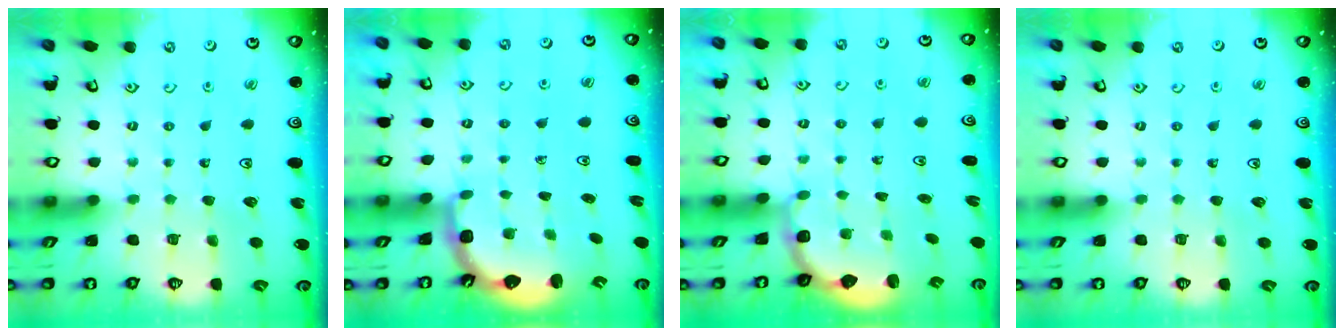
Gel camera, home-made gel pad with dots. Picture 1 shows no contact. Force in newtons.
{"total": 2.8, "press": 2.2, "slide": 1.8}
{"total": 2.7, "press": 2.3, "slide": 1.5}
{"total": 0.0}